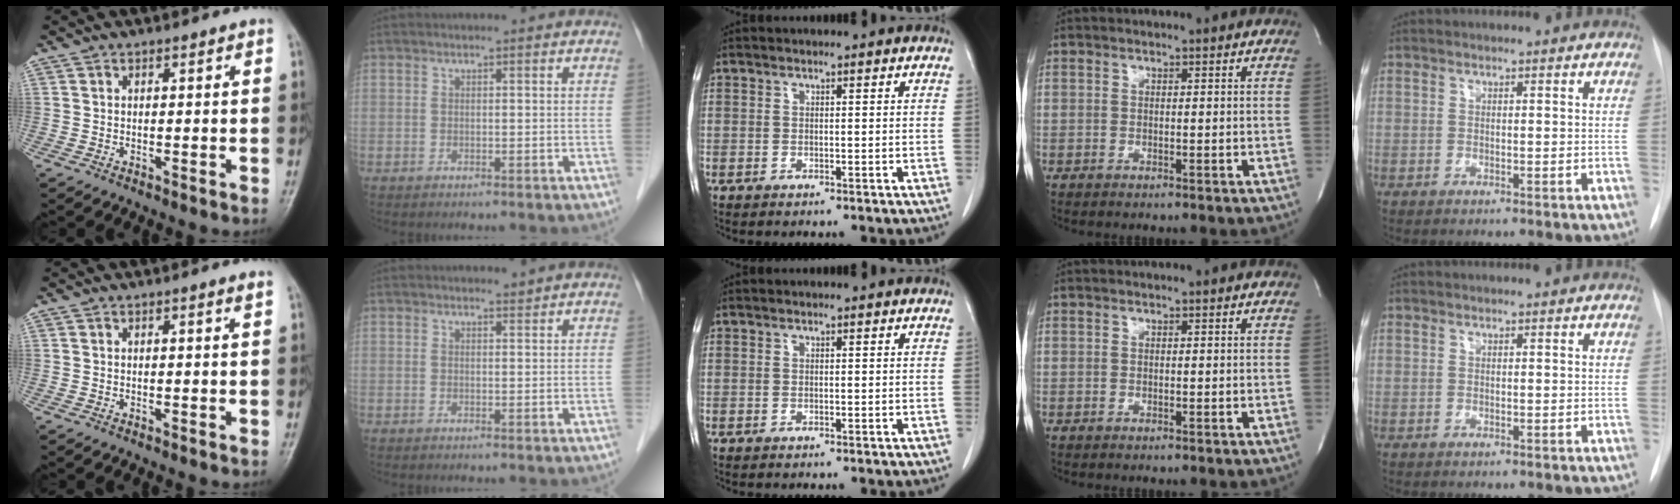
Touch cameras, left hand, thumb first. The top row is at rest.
{"thumb": {"total": 0.6, "force": [0.3, -0.1, 0.5], "torque": [-0.013, -0.002, 0.005]}, "index": {"total": 0.6, "force": [0.6, 0.0, -0.1], "torque": [-0.008, -0.007, 0.009]}}